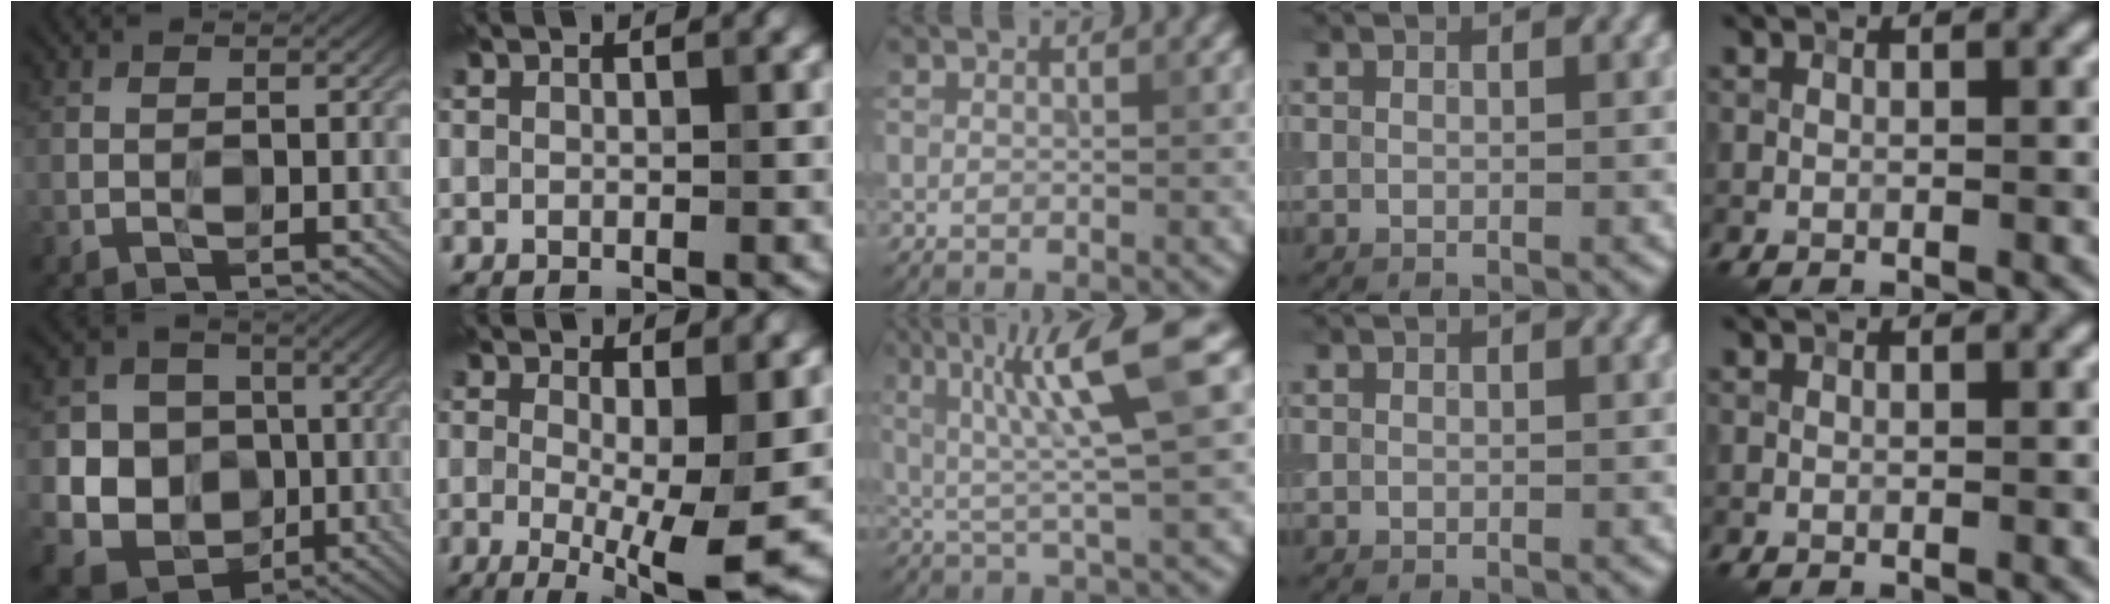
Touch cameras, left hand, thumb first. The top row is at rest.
{"thumb": {"total": 12.8, "force": [-2.0, 11.6, 5.1], "torque": [-0.140, -0.029, -0.048]}, "index": {"total": 7.7, "force": [-0.8, 1.8, 7.4], "torque": [-0.125, -0.019, -0.012]}, "middle": {"total": 8.6, "force": [2.4, 1.0, 8.1], "torque": [-0.135, 0.016, 0.042]}}